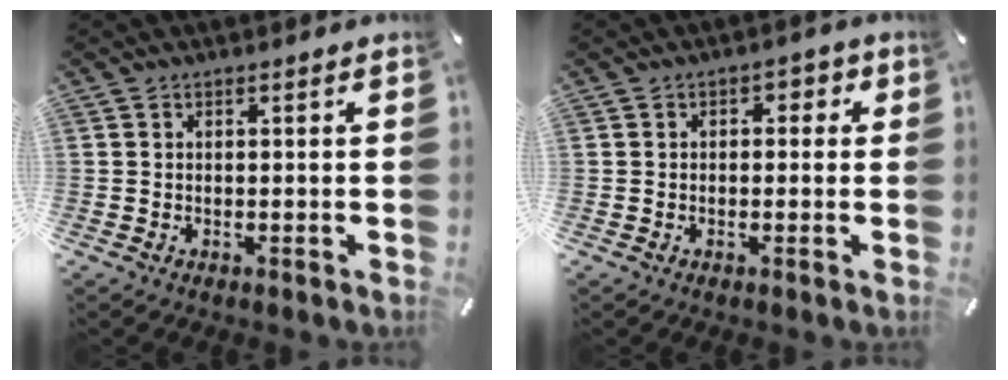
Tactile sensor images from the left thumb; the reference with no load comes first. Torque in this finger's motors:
{"motor_torque": [0.04, -0.27, 0.00, 0.14, 0.04]}